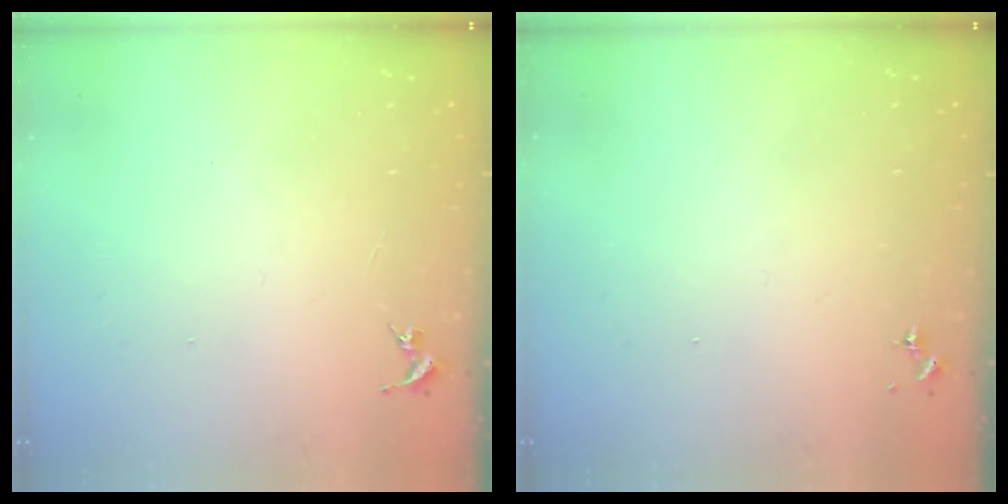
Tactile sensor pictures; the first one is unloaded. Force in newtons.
{"total": 0.0}